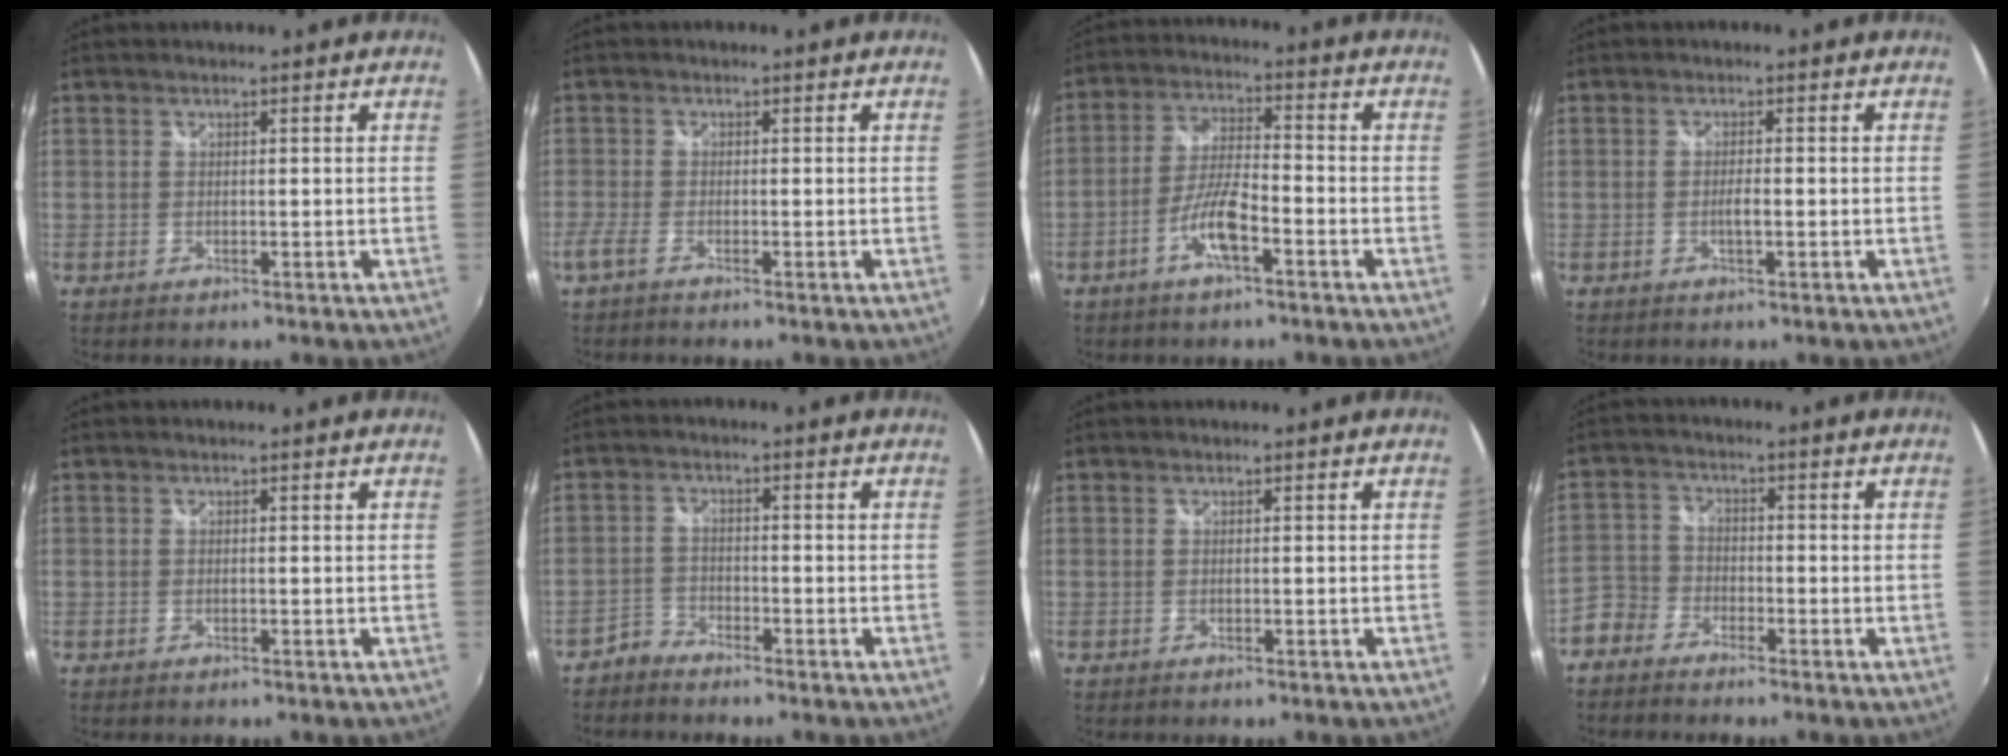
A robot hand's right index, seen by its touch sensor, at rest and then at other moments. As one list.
[{"total": 2.3, "force": [-1.7, 0.3, 1.5], "torque": [-0.041, -0.005, -0.041]}, {"total": 9.2, "force": [-3.9, 1.9, 8.1], "torque": [-0.168, -0.001, -0.074]}, {"total": 1.6, "force": [-0.5, 0.1, 1.5], "torque": [-0.028, 0.002, -0.009]}, {"total": 0.0}, {"total": 2.7, "force": [-2.6, 0.9, -0.1], "torque": [-0.001, 0.004, -0.054]}, {"total": 0.0}, {"total": 5.4, "force": [-4.1, 3.3, 0.7], "torque": [-0.017, 0.015, -0.098]}]